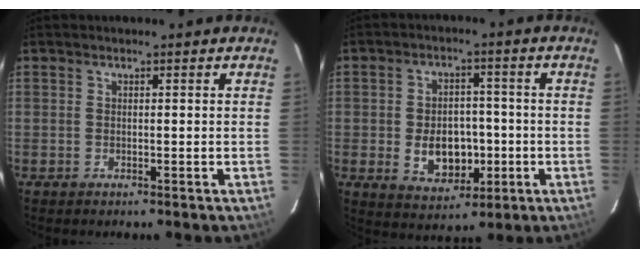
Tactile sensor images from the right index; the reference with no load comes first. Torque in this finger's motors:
{"motor_torque": [0.32, 0.00, 0.20, 0.08]}